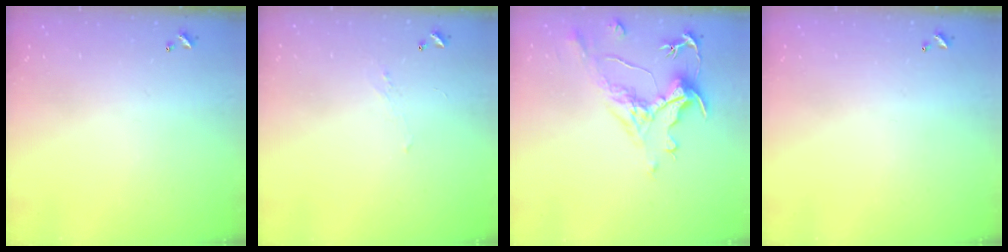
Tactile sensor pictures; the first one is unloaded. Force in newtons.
{"total": 1.3, "press": 1.1, "slide": 0.7}
{"total": 1.4, "press": 0.2, "slide": 1.4}
{"total": 0.0}